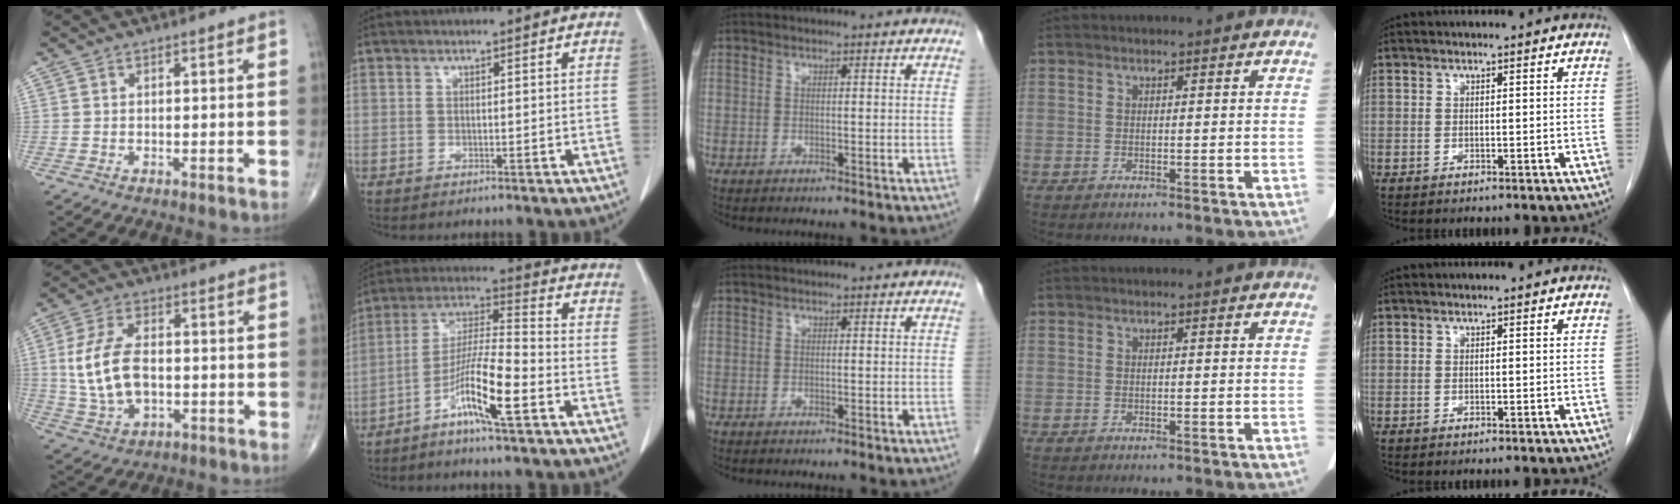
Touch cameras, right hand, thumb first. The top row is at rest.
{"thumb": {"total": 11.9, "force": [-0.5, 7.1, 9.5], "torque": [-0.186, 0.009, -0.005]}, "index": {"total": 11.1, "force": [-5.5, 0.4, 9.6], "torque": [-0.185, 0.001, -0.106]}}